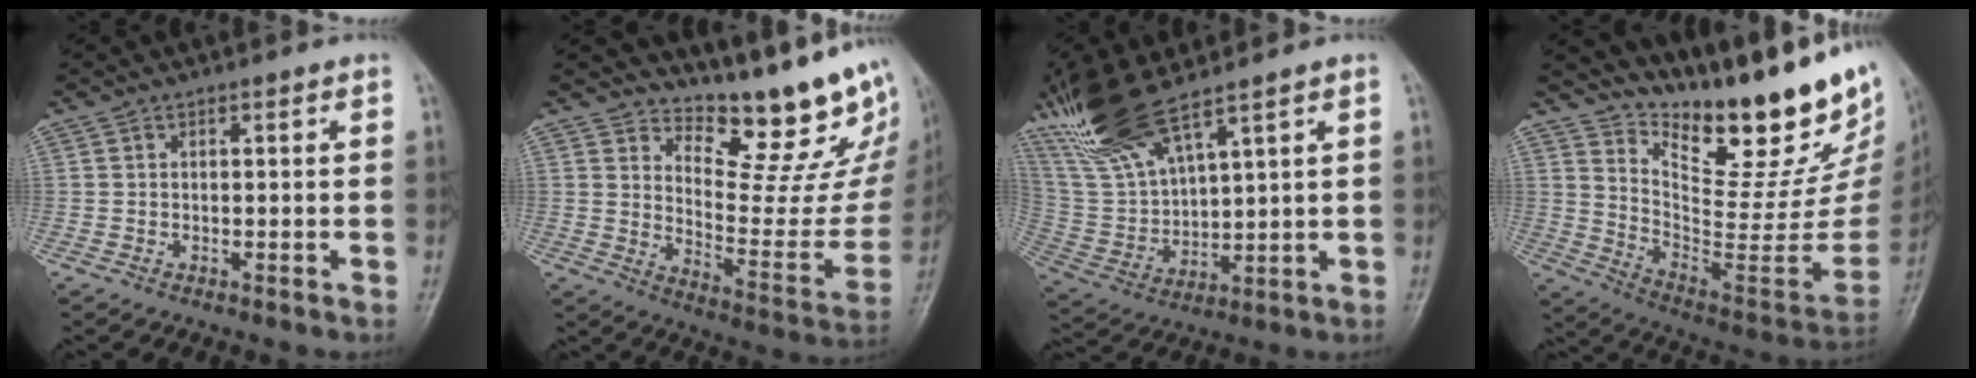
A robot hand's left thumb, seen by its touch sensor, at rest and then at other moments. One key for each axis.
{"total": 18.5, "fx": 15.3, "fy": 5.6, "fz": 8.8, "tx": -0.070, "ty": -0.144, "tz": 0.208}
{"total": 14.8, "fx": 10.8, "fy": 3.7, "fz": 9.4, "tx": -0.194, "ty": -0.042, "tz": 0.229}
{"total": 26.7, "fx": 20.7, "fy": 7.8, "fz": 15.0, "tx": -0.186, "ty": -0.150, "tz": 0.310}